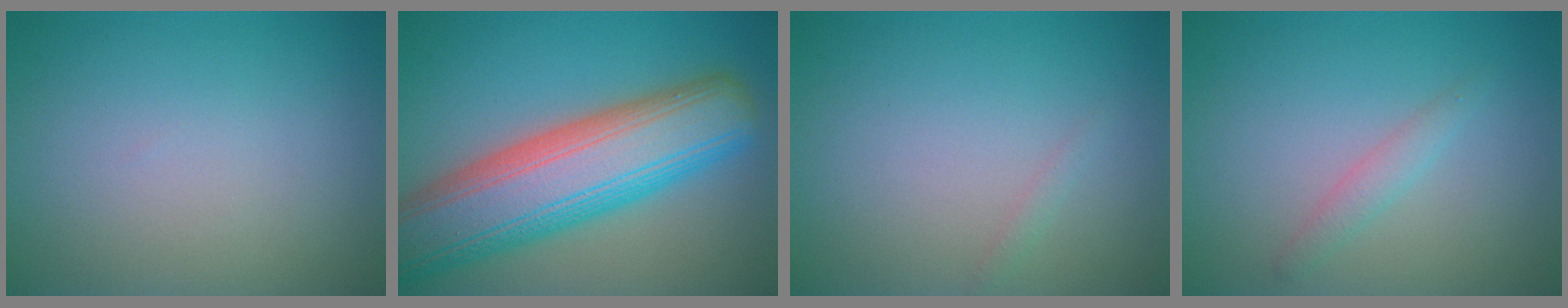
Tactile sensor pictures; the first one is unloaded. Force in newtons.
{"total": 12.1, "press": 12.1, "slide": 0.7}
{"total": 0.5, "press": 0.5, "slide": 0.0}
{"total": 1.4, "press": 1.4, "slide": 0.0}